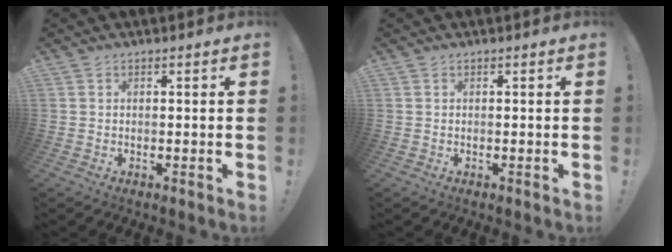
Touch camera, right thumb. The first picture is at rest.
{"total": 0.0}